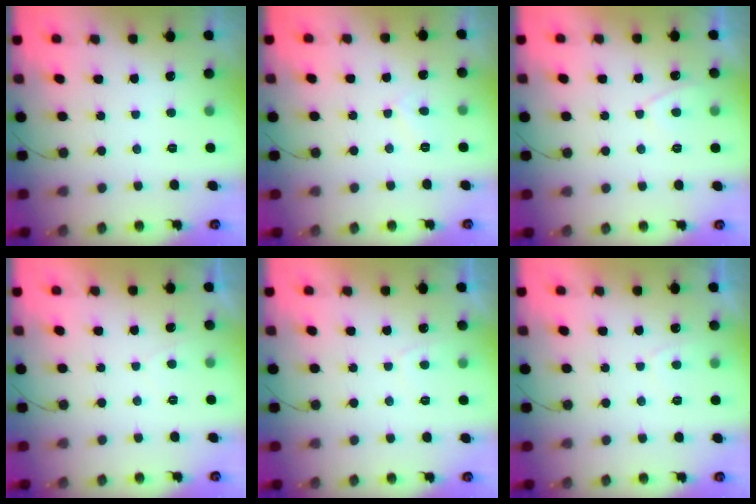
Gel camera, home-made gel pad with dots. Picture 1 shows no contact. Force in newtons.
{"total": 3.5, "press": 3.5, "slide": 0.5}
{"total": 2.4, "press": 2.4, "slide": 0.5}
{"total": 0.9, "press": 0.7, "slide": 0.5}
{"total": 1.0, "press": 0.8, "slide": 0.6}
{"total": 1.0, "press": 0.8, "slide": 0.6}